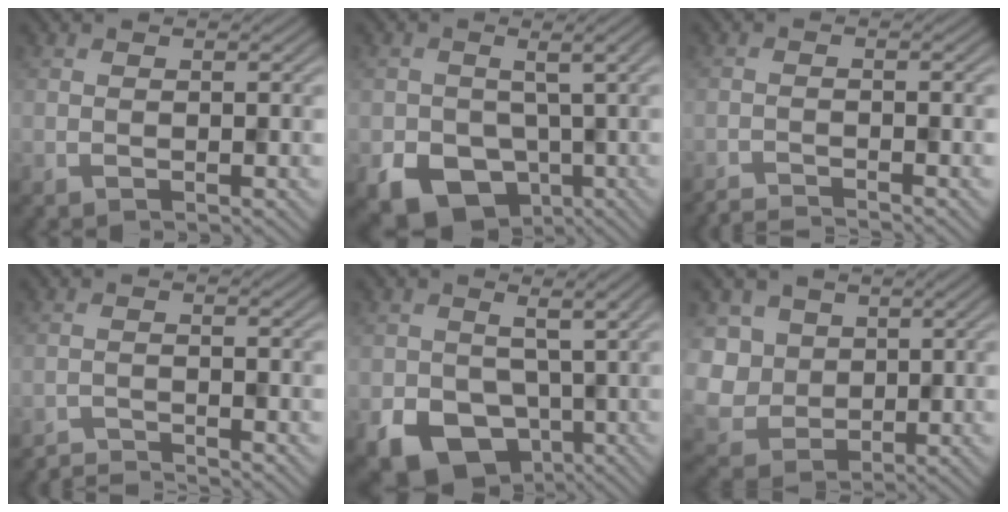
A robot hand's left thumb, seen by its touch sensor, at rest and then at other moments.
{"total": 10.1, "force": [-3.7, 6.8, 6.5], "torque": [-0.103, -0.036, -0.042]}
{"total": 2.6, "force": [-2.4, 0.0, 0.8], "torque": [-0.012, -0.002, -0.051]}
{"total": 2.7, "force": [-2.6, 0.1, 0.5], "torque": [-0.002, -0.002, -0.056]}
{"total": 11.3, "force": [-3.7, 7.6, 7.4], "torque": [-0.117, -0.034, -0.042]}
{"total": 6.7, "force": [1.5, 5.8, 3.0], "torque": [-0.113, -0.003, 0.018]}